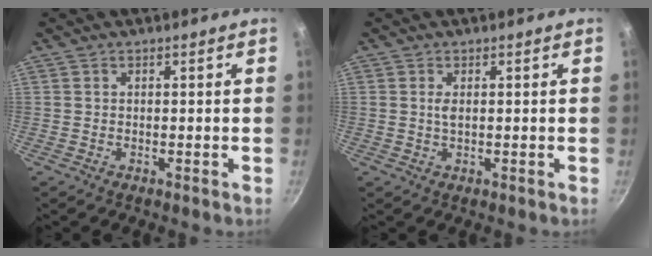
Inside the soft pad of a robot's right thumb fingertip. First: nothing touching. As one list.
[{"total": 1.6, "force": [0.3, 0.7, 1.4], "torque": [-0.027, 0.001, 0.004]}]